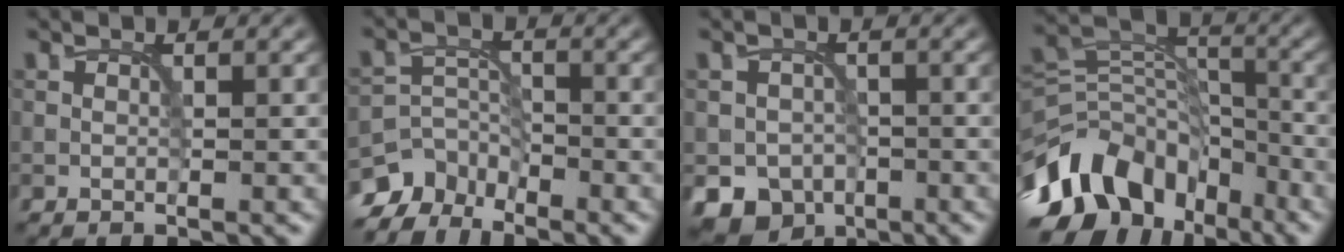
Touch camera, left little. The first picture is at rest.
{"total": 5.0, "force": [-4.3, 2.3, 0.9], "torque": [-0.004, -0.006, -0.083]}
{"total": 5.5, "force": [-3.0, 4.2, 1.8], "torque": [-0.016, -0.011, -0.045]}
{"total": 12.0, "force": [-7.0, 7.2, 6.5], "torque": [-0.118, 0.022, -0.144]}